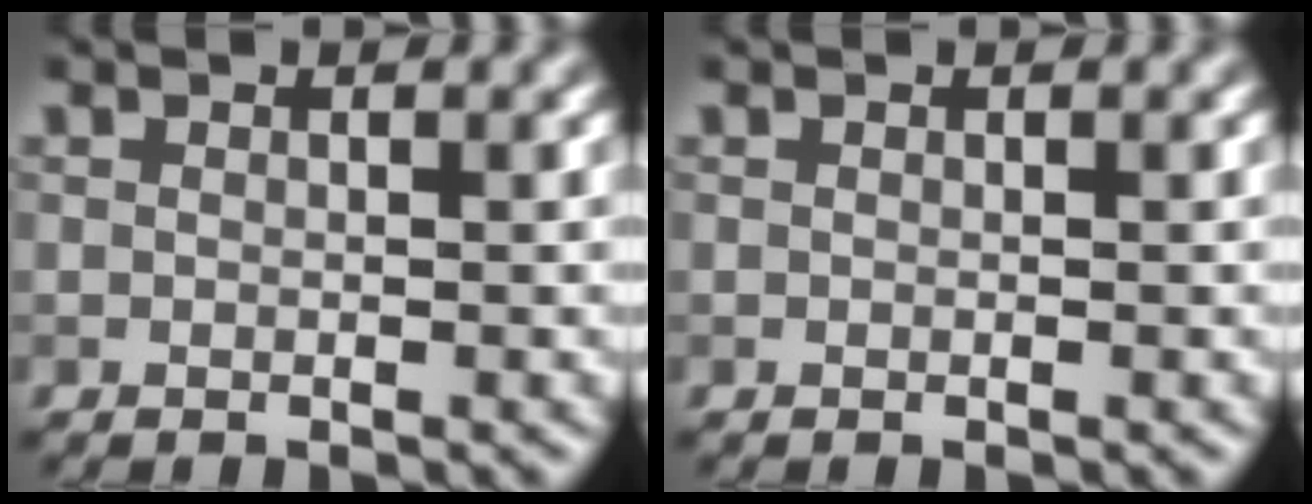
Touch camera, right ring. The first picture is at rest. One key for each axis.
{"total": 0.0}